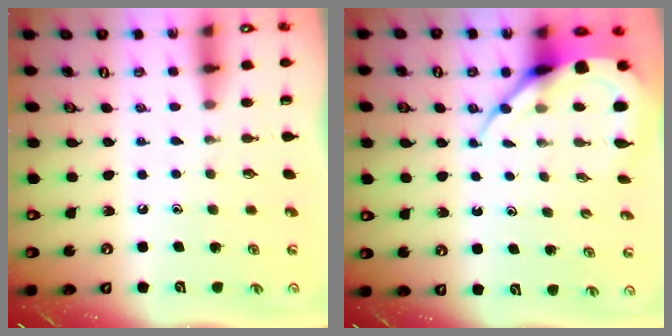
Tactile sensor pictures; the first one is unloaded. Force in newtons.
{"total": 9.1, "press": 9.0, "slide": 1.1}